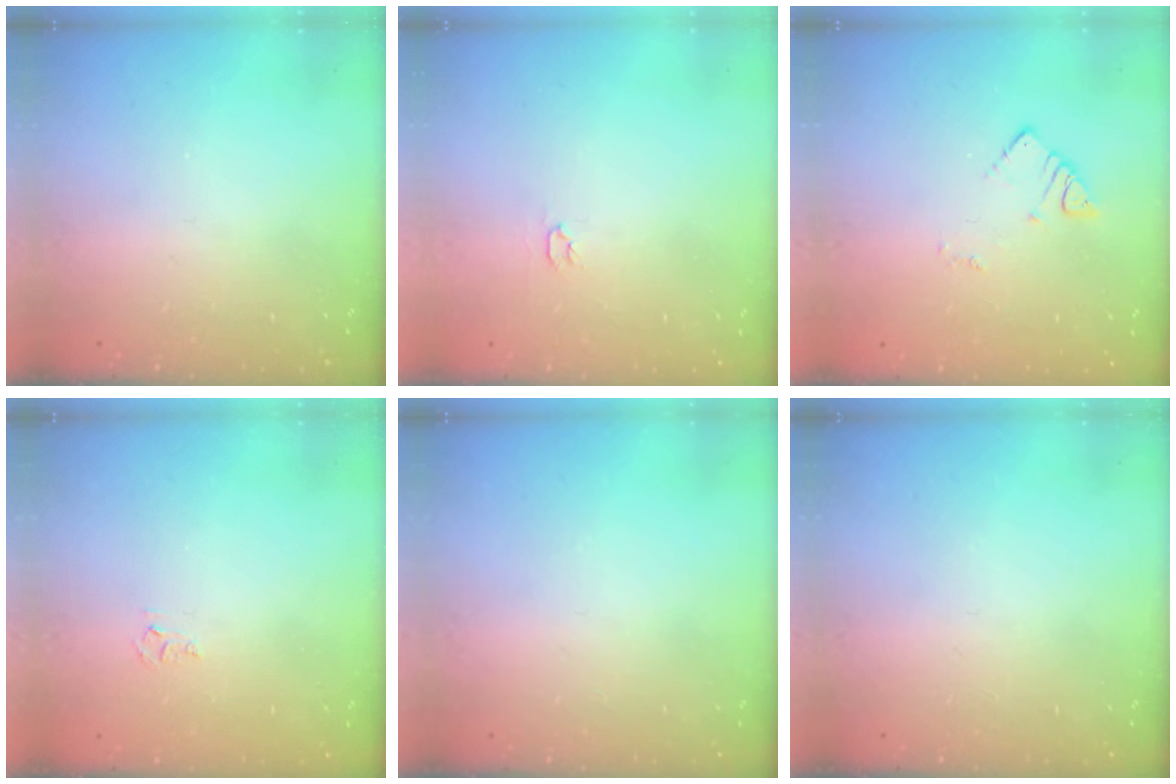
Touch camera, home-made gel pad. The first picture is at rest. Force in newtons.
{"total": 2.0, "press": 2.0, "slide": 0.3}
{"total": 2.7, "press": 2.7, "slide": 0.4}
{"total": 3.8, "press": 3.8, "slide": 0.4}
{"total": 0.0}
{"total": 0.0}